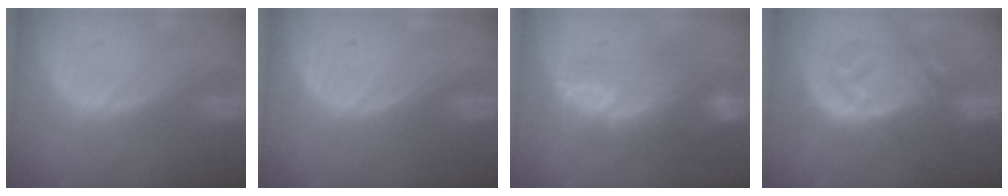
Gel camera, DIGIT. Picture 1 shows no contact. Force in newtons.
{"total": 0.0}
{"total": 9.1, "press": 8.5, "slide": 3.4}
{"total": 9.4, "press": 9.3, "slide": 1.4}